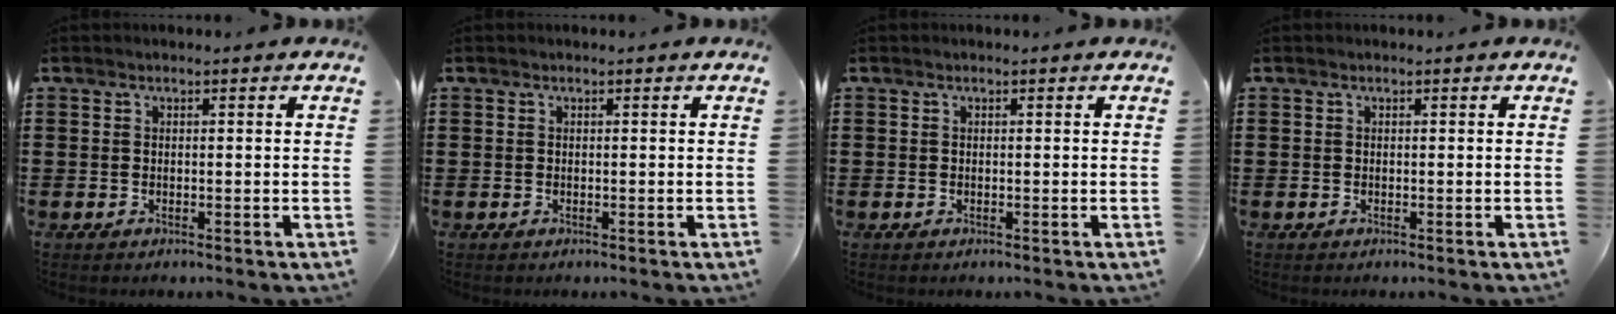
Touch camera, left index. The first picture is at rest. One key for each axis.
{"total": 0.0}
{"total": 0.0}
{"total": 0.0}